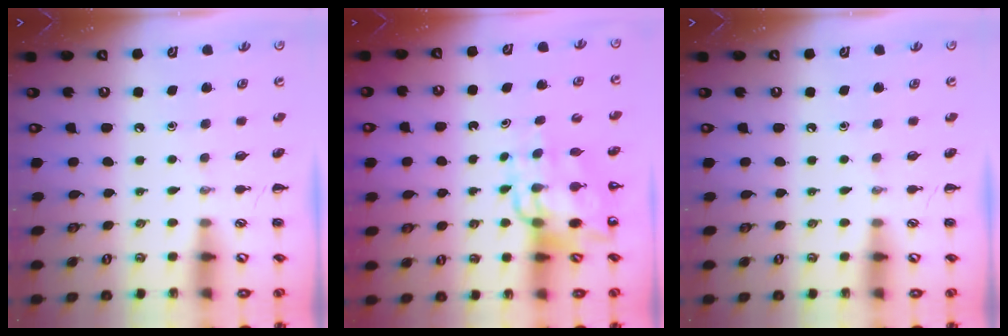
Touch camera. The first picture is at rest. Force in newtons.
{"total": 12.0, "press": 11.4, "slide": 3.8}
{"total": 0.0}